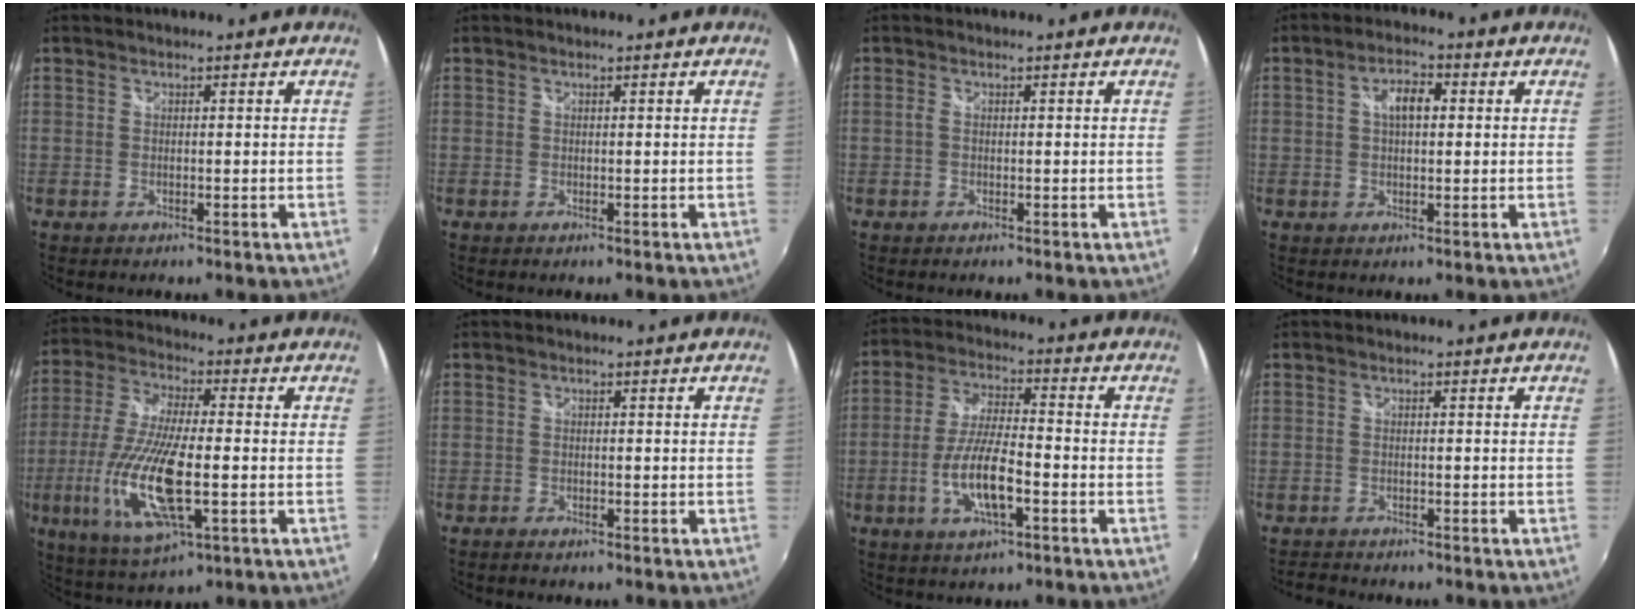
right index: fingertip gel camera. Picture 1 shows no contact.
{"total": 0.0}
{"total": 0.7, "force": [0.0, 0.2, 0.7], "torque": [-0.013, 0.001, -0.004]}
{"total": 4.8, "force": [0.9, 2.3, 4.1], "torque": [-0.071, 0.013, 0.015]}
{"total": 17.2, "force": [-4.1, 4.8, 16.0], "torque": [-0.339, -0.019, -0.077]}
{"total": 1.2, "force": [-1.0, 0.5, 0.4], "torque": [-0.011, -0.003, -0.020]}
{"total": 10.1, "force": [-3.6, 2.8, 9.0], "torque": [-0.183, -0.004, -0.065]}
{"total": 2.6, "force": [-2.5, 0.6, 0.4], "torque": [-0.020, -0.010, -0.046]}